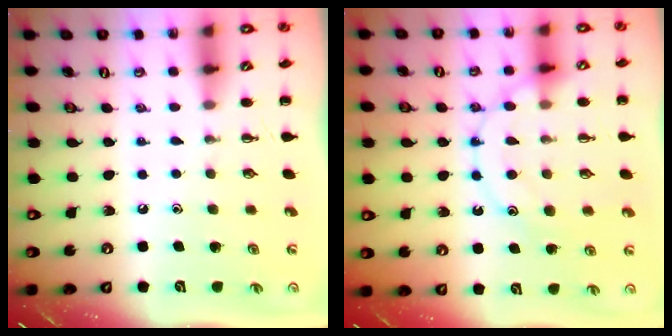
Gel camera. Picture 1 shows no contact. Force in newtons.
{"total": 13.1, "press": 13.1, "slide": 0.8}